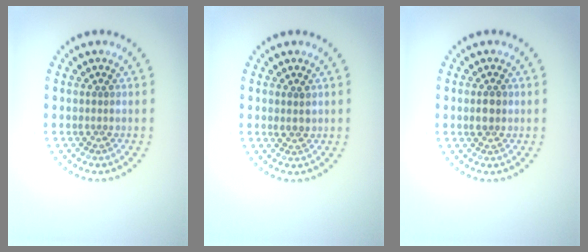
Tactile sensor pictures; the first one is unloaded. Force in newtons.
{"total": 1.2, "press": 1.1, "slide": 0.3}
{"total": 1.5, "press": 1.5, "slide": 0.2}